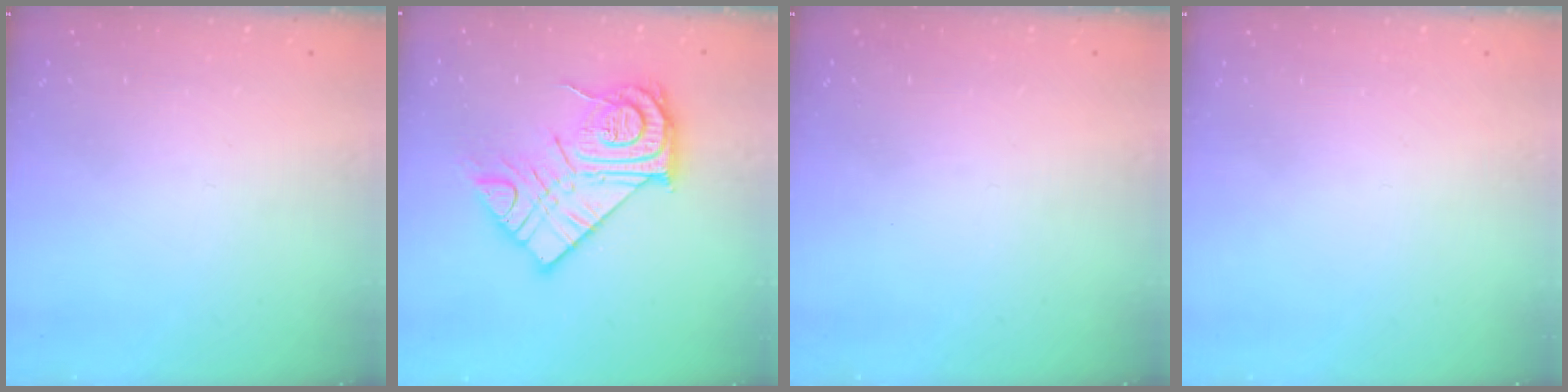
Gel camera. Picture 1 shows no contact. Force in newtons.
{"total": 18.5, "press": 18.4, "slide": 1.5}
{"total": 0.0}
{"total": 1.5, "press": 1.5, "slide": 0.1}